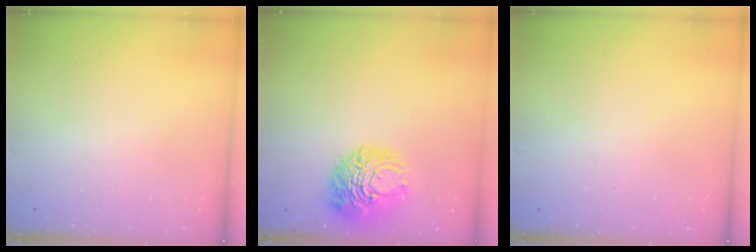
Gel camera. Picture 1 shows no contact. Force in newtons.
{"total": 9.7, "press": 9.6, "slide": 1.5}
{"total": 0.0}